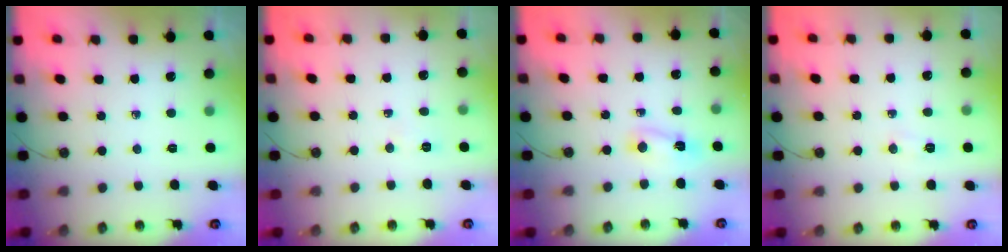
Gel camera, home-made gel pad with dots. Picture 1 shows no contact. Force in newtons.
{"total": 4.7, "press": 2.4, "slide": 4.0}
{"total": 2.6, "press": 2.6, "slide": 0.6}
{"total": 4.6, "press": 4.5, "slide": 0.8}